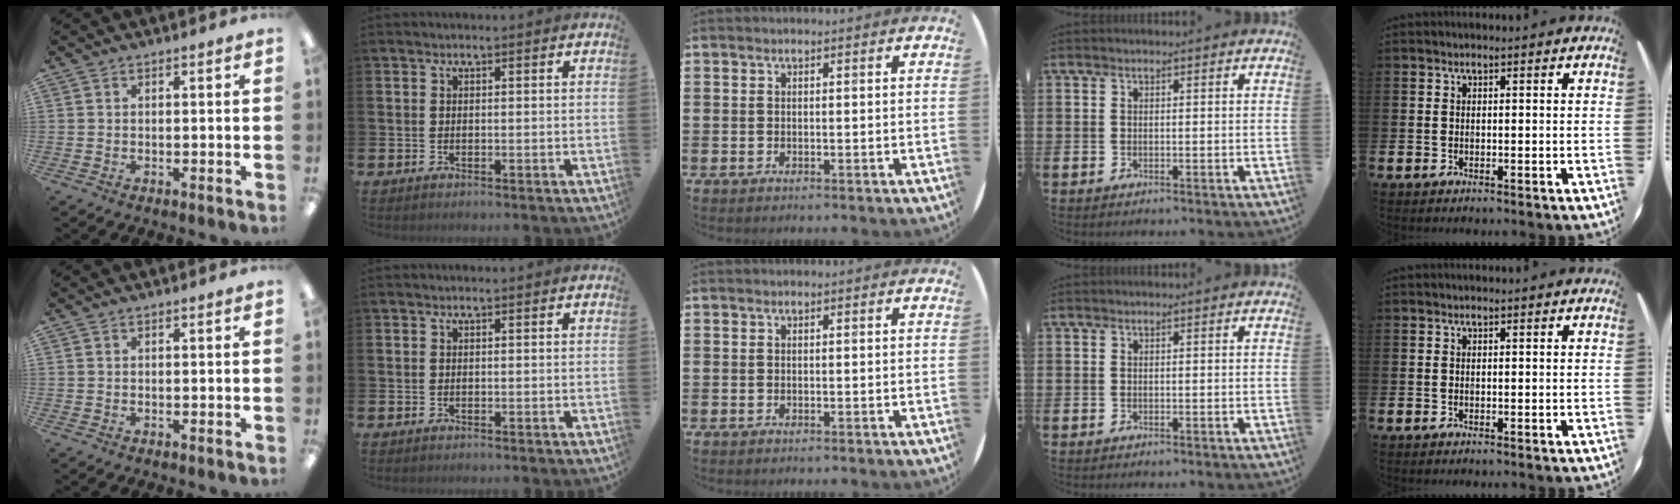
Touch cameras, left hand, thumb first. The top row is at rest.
{}